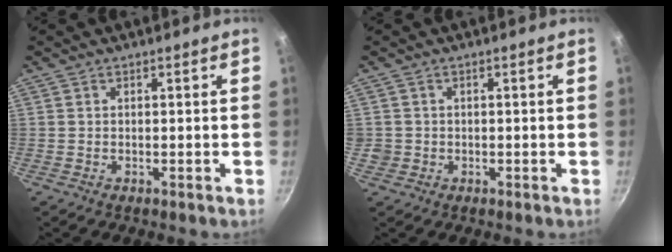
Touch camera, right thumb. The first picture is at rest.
{"total": 1.9, "force": [-0.2, 1.9, 0.4], "torque": [-0.005, 0.005, -0.001]}